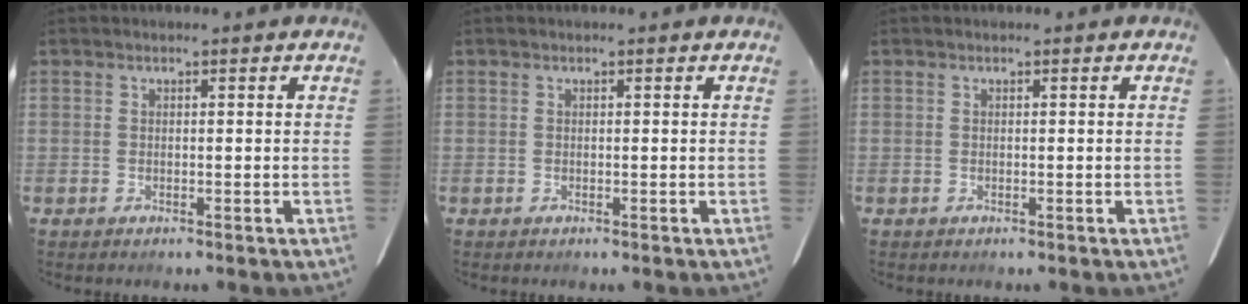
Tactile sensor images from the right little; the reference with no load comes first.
{"total": 0.0}
{"total": 0.0}